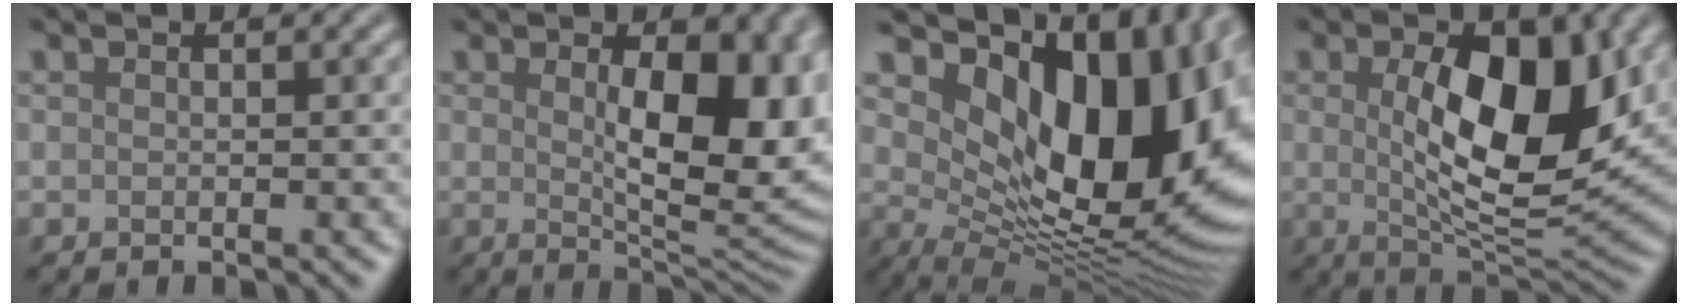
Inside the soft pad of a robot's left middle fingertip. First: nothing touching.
{"total": 10.6, "force": [1.4, 4.9, 9.3], "torque": [-0.114, -0.007, 0.030]}
{"total": 16.6, "force": [5.2, 8.8, 13.0], "torque": [-0.175, -0.007, 0.095]}
{"total": 10.3, "force": [1.4, 4.6, 9.1], "torque": [-0.149, -0.006, 0.028]}